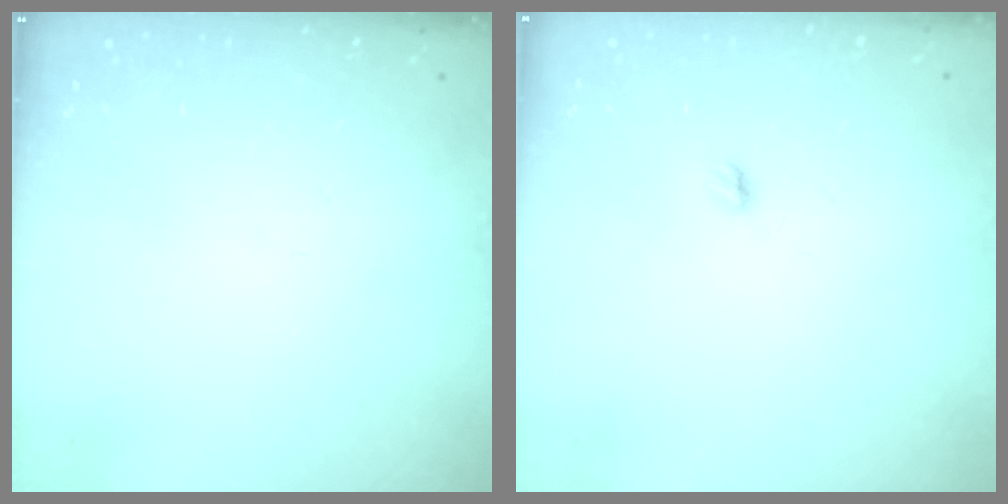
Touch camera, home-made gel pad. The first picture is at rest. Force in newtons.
{"total": 4.3, "press": 4.2, "slide": 0.5}